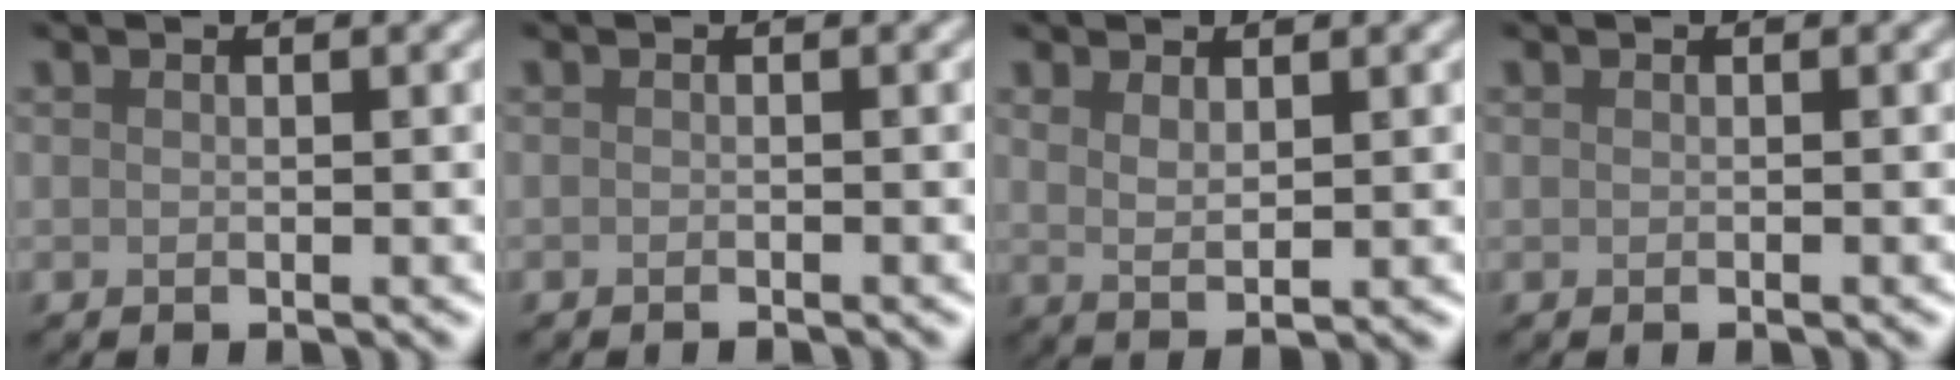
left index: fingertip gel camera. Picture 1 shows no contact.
{"total": 0.5, "force": [-0.5, 0.1, 0.1], "torque": [0.000, -0.001, -0.010]}
{"total": 1.7, "force": [0.9, 0.6, 1.4], "torque": [-0.027, -0.005, 0.022]}
{"total": 0.0}